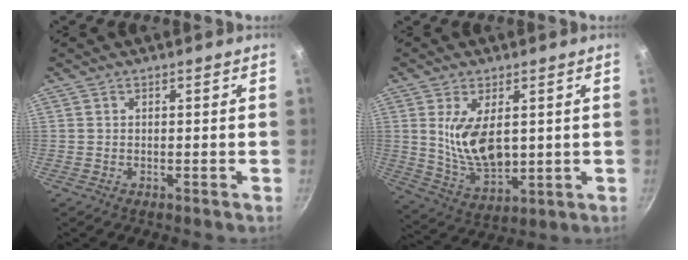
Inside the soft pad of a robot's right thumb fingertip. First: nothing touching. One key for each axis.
{"total": 11.5, "fx": 2.0, "fy": 6.1, "fz": 9.6, "tx": -0.162, "ty": -0.026, "tz": 0.053}